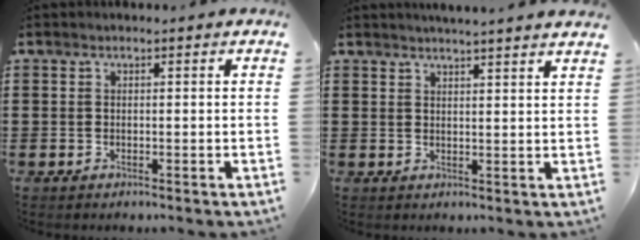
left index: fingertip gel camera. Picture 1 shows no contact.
{"total": 2.5, "force": [2.4, -0.7, 0.4], "torque": [-0.014, -0.007, 0.045]}